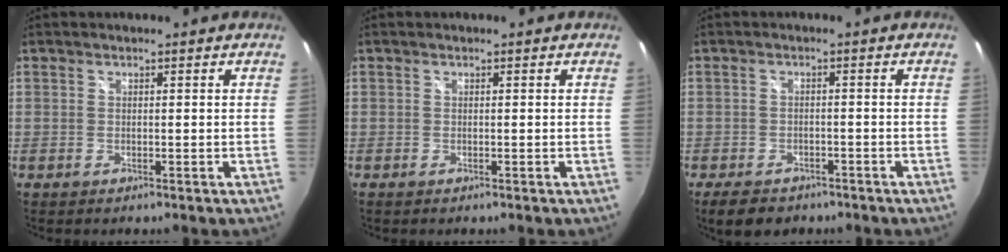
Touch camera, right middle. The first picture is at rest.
{"total": 0.0}
{"total": 6.5, "force": [-4.8, 3.3, 2.7], "torque": [-0.065, -0.009, -0.074]}